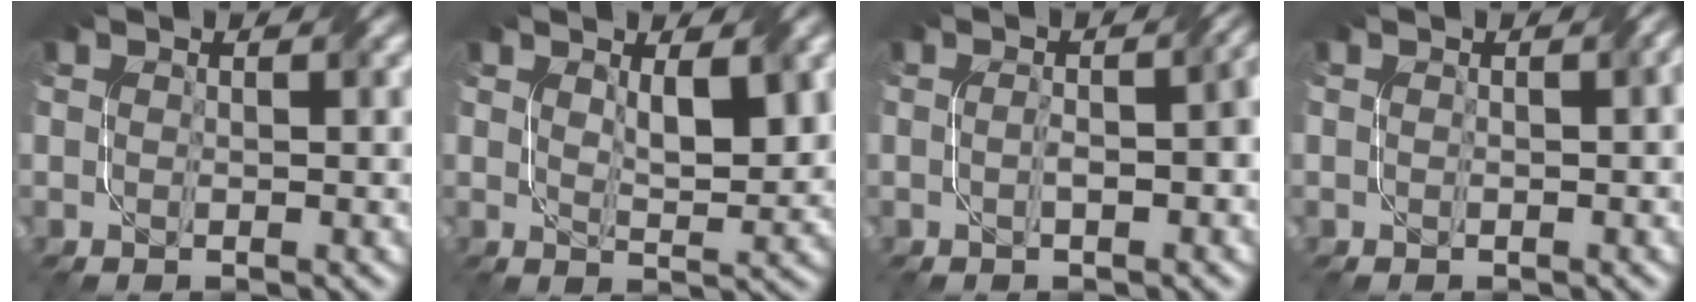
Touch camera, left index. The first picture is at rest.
{"total": 3.4, "force": [1.3, 1.1, 3.0], "torque": [-0.056, -0.006, 0.026]}
{"total": 3.5, "force": [-0.4, 1.2, 3.2], "torque": [-0.033, 0.014, -0.008]}
{"total": 1.3, "force": [0.1, 0.3, 1.2], "torque": [-0.015, 0.000, 0.002]}